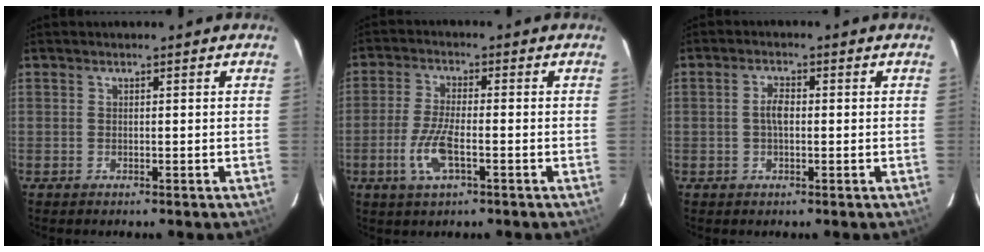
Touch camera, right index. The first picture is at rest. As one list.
[{"total": 7.2, "force": [-2.6, 2.0, 6.4], "torque": [-0.141, -0.006, -0.052]}, {"total": 2.6, "force": [-0.1, 1.2, 2.3], "torque": [-0.046, 0.006, -0.002]}]